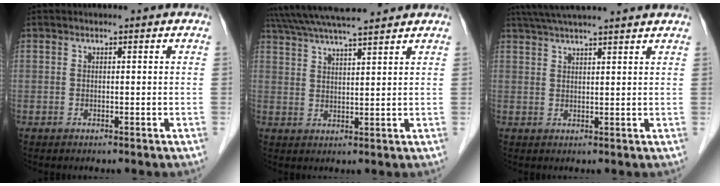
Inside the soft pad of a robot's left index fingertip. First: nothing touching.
{"total": 12.4, "force": [11.3, 0.2, 5.2], "torque": [-0.100, 0.032, 0.180]}
{"total": 12.1, "force": [10.6, -0.2, 5.8], "torque": [-0.099, 0.041, 0.149]}